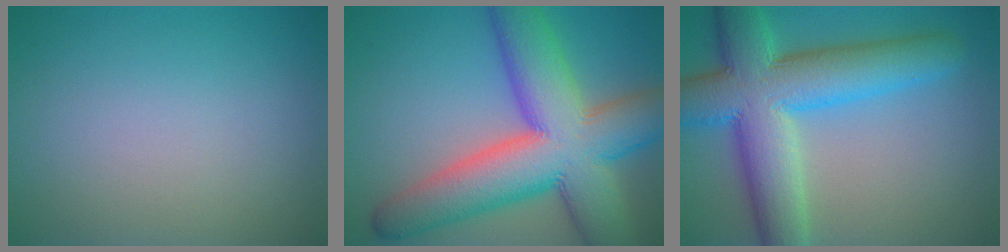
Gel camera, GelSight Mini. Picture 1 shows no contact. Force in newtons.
{"total": 14.0, "press": 14.0, "slide": 0.5}
{"total": 11.3, "press": 11.3, "slide": 0.5}